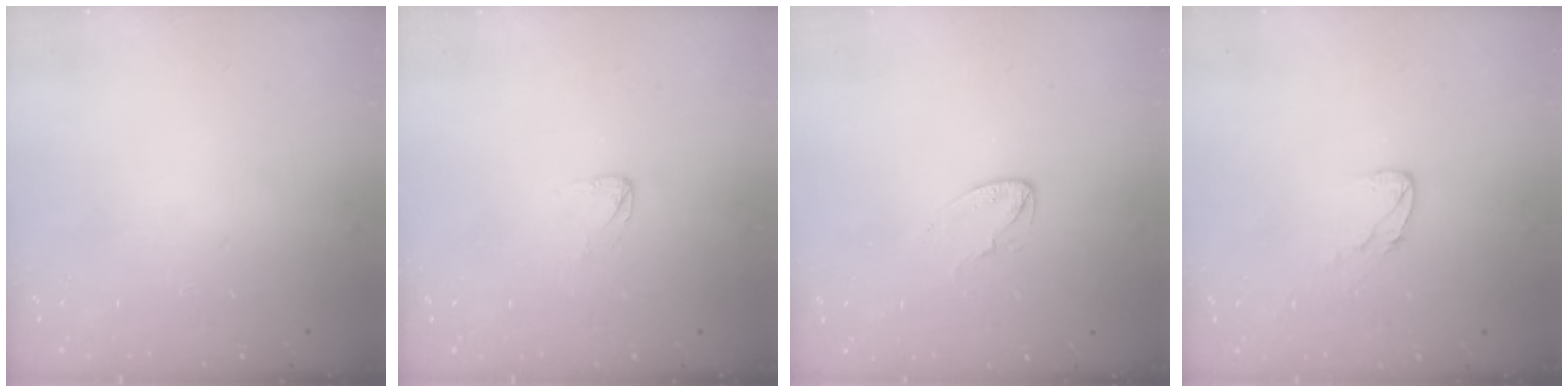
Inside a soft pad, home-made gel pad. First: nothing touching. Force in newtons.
{"total": 2.4, "press": 2.4, "slide": 0.2}
{"total": 3.4, "press": 3.4, "slide": 0.3}
{"total": 3.0, "press": 3.0, "slide": 0.2}